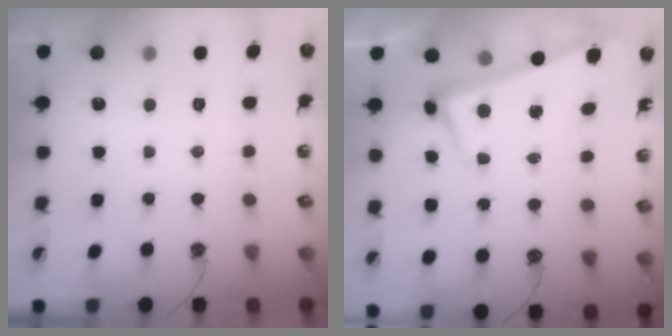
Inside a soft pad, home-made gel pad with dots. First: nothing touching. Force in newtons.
{"total": 1.3, "press": 0.2, "slide": 1.3}